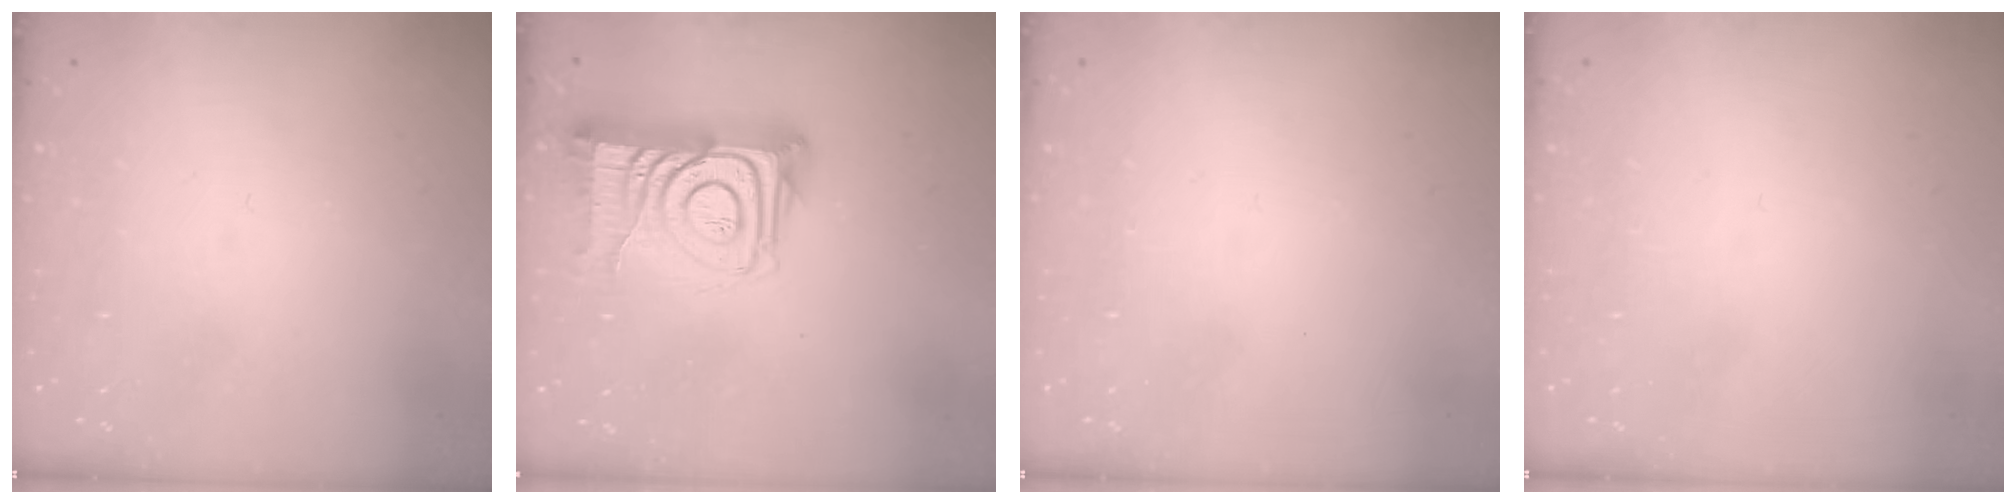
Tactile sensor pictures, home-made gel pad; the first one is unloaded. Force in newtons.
{"total": 15.0, "press": 14.9, "slide": 1.1}
{"total": 1.5, "press": 1.5, "slide": 0.1}
{"total": 1.6, "press": 1.6, "slide": 0.1}